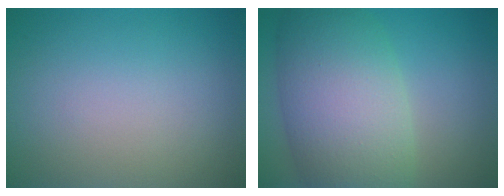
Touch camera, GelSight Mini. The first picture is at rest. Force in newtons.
{"total": 10.1, "press": 10.0, "slide": 0.5}